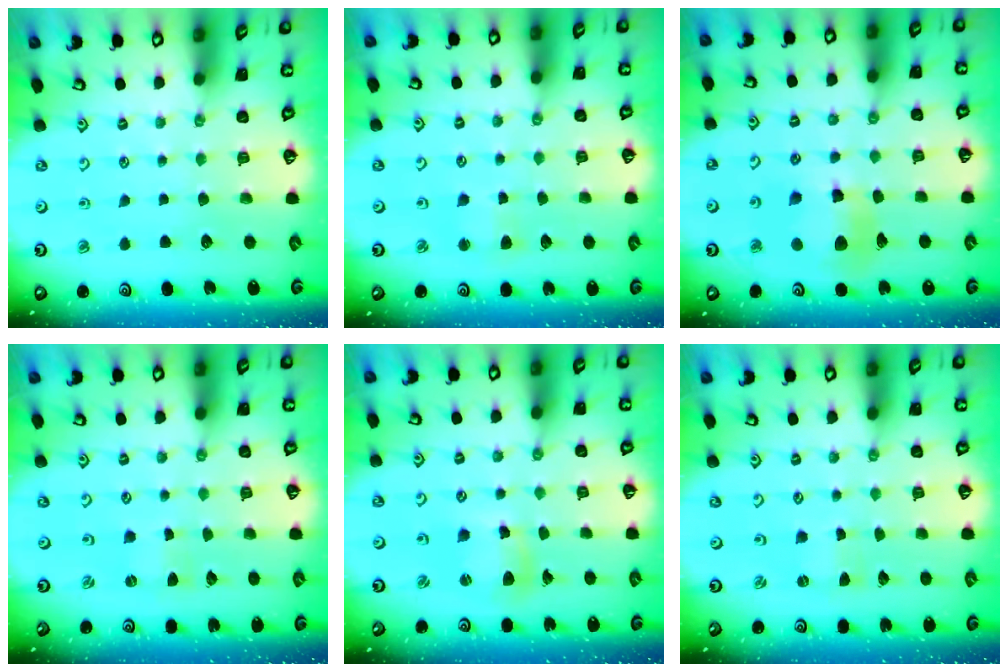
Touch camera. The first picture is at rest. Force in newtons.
{"total": 2.5, "press": 2.4, "slide": 0.5}
{"total": 11.0, "press": 10.9, "slide": 1.5}
{"total": 0.0}
{"total": 7.8, "press": 7.7, "slide": 1.3}
{"total": 0.0}